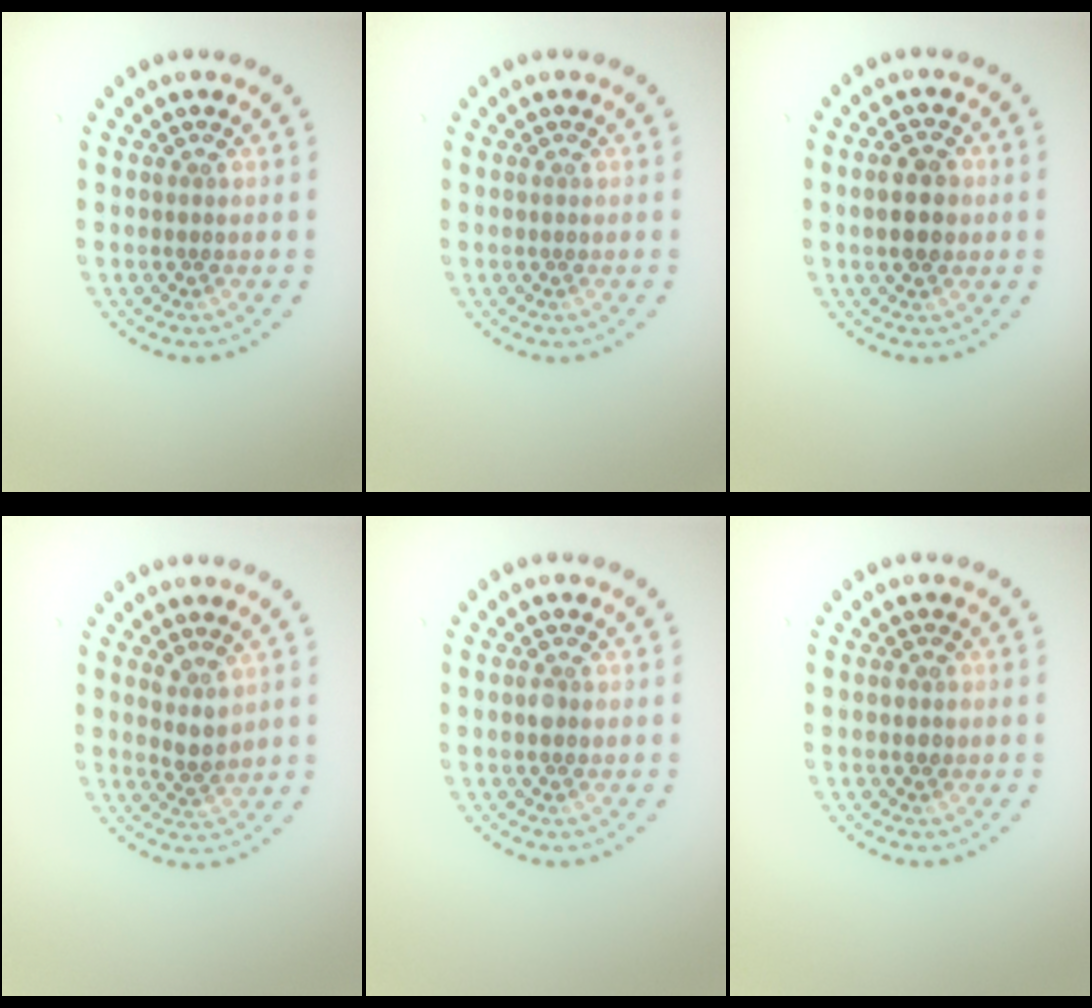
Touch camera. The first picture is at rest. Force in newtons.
{"total": 0.0}
{"total": 3.6, "press": 3.6, "slide": 0.2}
{"total": 2.2, "press": 1.8, "slide": 1.3}
{"total": 1.0, "press": 1.0, "slide": 0.1}
{"total": 0.9, "press": 0.9, "slide": 0.0}